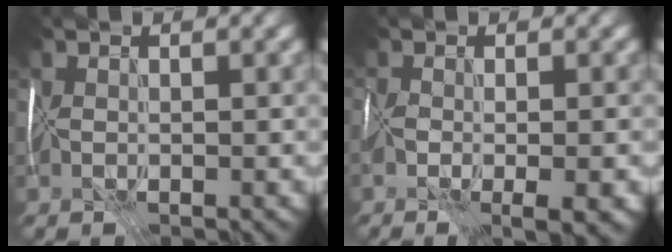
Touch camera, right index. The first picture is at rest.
{"total": 4.4, "force": [-1.8, 1.5, 3.8], "torque": [-0.057, -0.011, -0.022]}